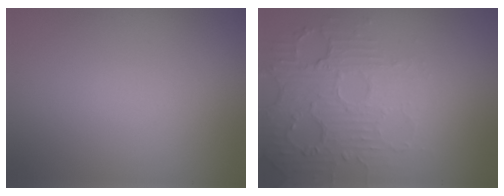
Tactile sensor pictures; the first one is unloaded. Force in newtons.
{"total": 5.7, "press": 3.5, "slide": 4.5}